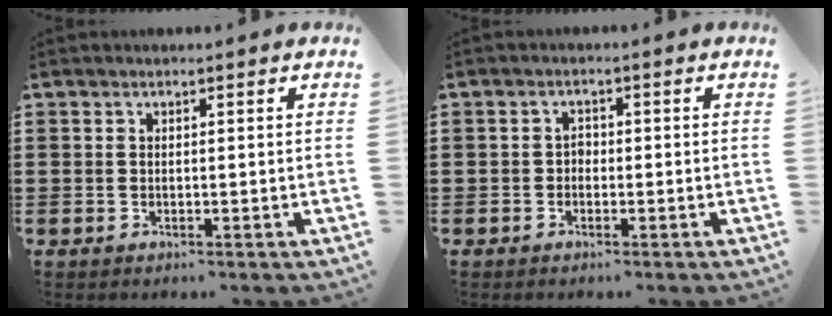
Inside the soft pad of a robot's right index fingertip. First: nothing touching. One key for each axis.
{"total": 1.2, "fx": -0.6, "fy": 0.9, "fz": 0.6, "tx": -0.016, "ty": 0.001, "tz": -0.013}